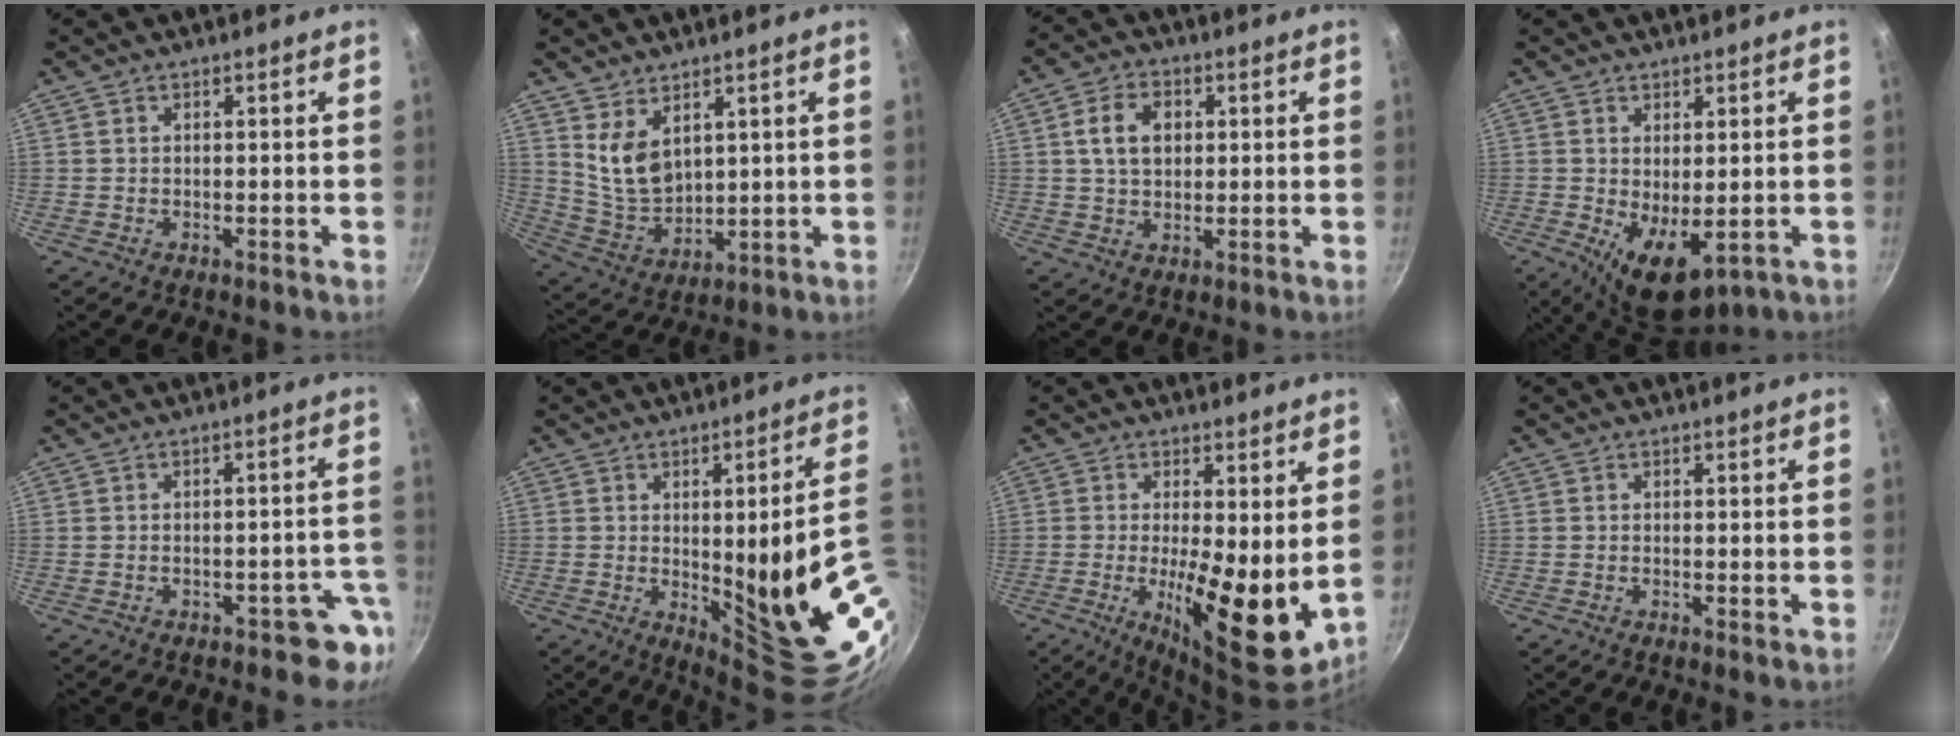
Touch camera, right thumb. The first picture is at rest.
{"total": 8.4, "force": [4.0, 5.0, 5.4], "torque": [-0.083, -0.040, 0.096]}
{"total": 7.6, "force": [1.6, 5.5, 5.1], "torque": [-0.072, 0.006, 0.024]}
{"total": 8.2, "force": [-0.9, 4.1, 7.0], "torque": [-0.090, -0.017, 0.002]}
{"total": 4.7, "force": [-3.1, 2.6, 2.4], "torque": [0.020, 0.040, -0.030]}
{"total": 21.6, "force": [-1.2, 5.2, 20.9], "torque": [-0.235, -0.029, 0.008]}
{"total": 13.9, "force": [-0.3, 4.2, 13.3], "torque": [-0.192, -0.029, -0.001]}
{"total": 0.6, "force": [-0.1, 0.0, 0.6], "torque": [-0.010, -0.003, -0.004]}